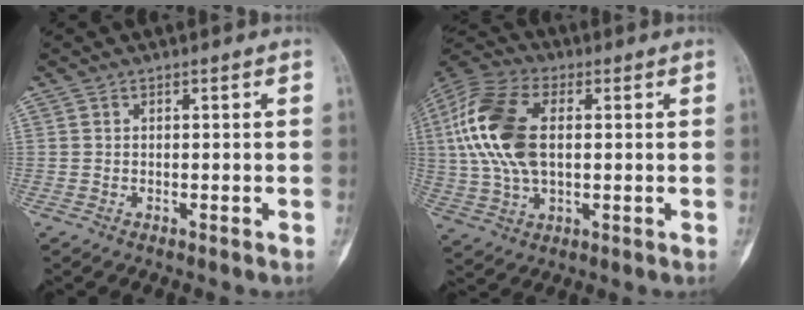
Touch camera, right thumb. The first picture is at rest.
{"total": 17.0, "force": [2.2, 9.6, 13.9], "torque": [-0.302, 0.013, 0.039]}